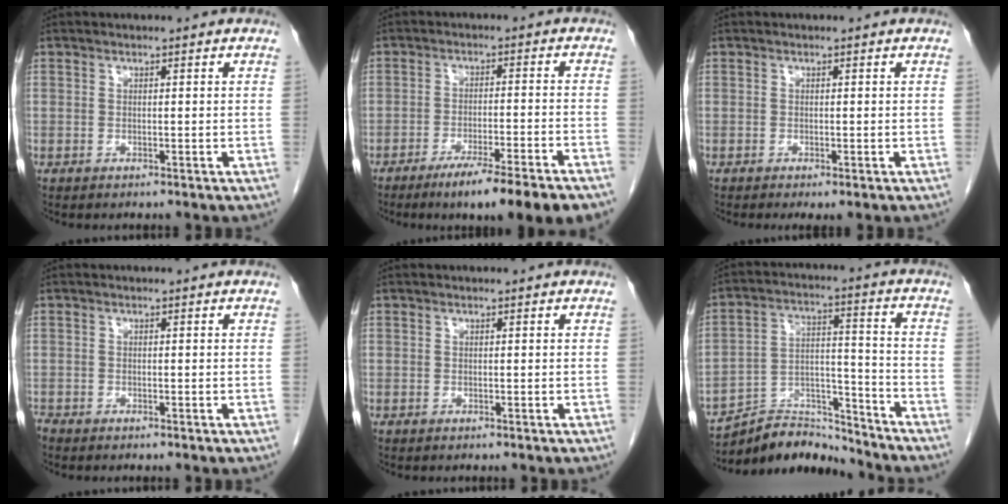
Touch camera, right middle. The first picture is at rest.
{"total": 12.1, "force": [-8.8, -0.3, 8.3], "torque": [-0.100, -0.022, -0.129]}
{"total": 1.1, "force": [-0.6, 0.2, 0.9], "torque": [-0.013, -0.005, -0.008]}
{"total": 0.6, "force": [-0.6, 0.1, 0.0], "torque": [-0.009, -0.004, -0.014]}
{"total": 0.0}
{"total": 11.1, "force": [-11.0, 1.5, 0.3], "torque": [-0.001, 0.038, -0.194]}